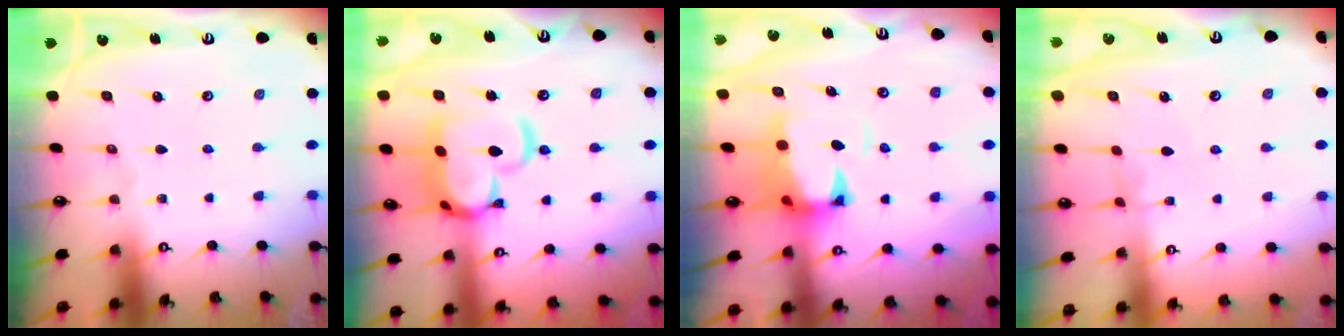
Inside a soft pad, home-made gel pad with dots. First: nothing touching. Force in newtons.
{"total": 8.8, "press": 8.8, "slide": 1.2}
{"total": 3.5, "press": 3.3, "slide": 1.2}
{"total": 2.4, "press": 2.4, "slide": 0.3}